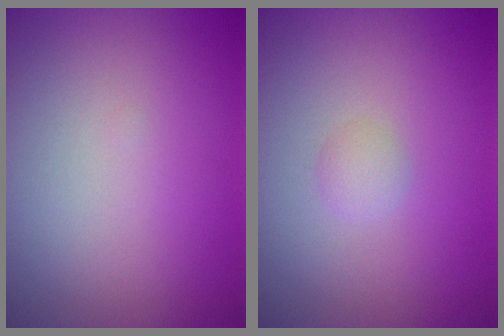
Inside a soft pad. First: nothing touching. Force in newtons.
{"total": 1.0, "press": 1.0, "slide": 0.1}